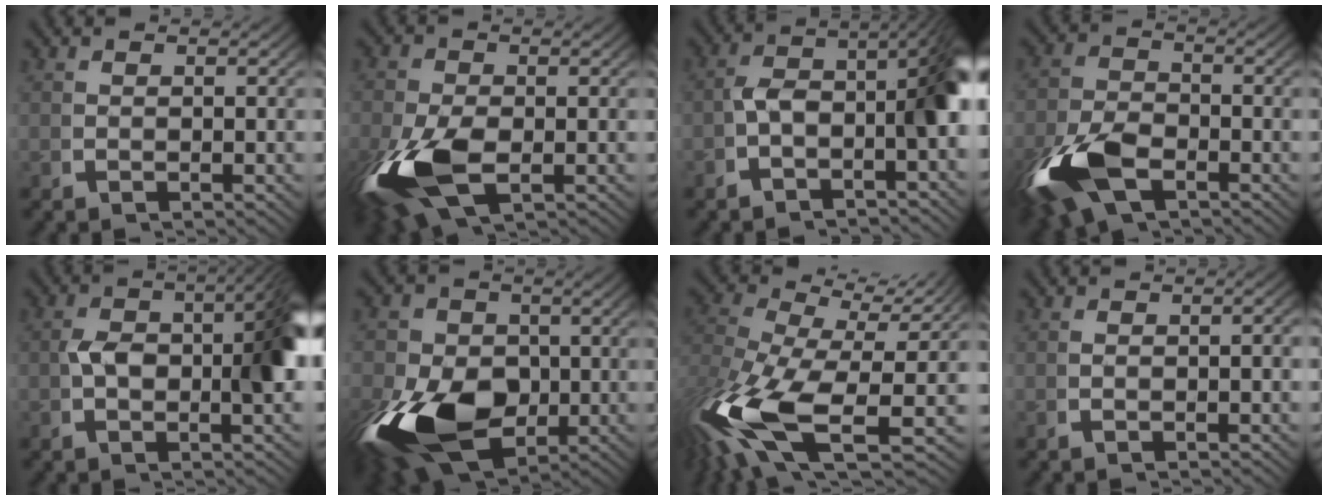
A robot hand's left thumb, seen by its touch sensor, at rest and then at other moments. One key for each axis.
{"total": 10.0, "fx": -2.7, "fy": 5.9, "fz": 7.6, "tx": -0.187, "ty": -0.045, "tz": -0.024}
{"total": 8.9, "fx": -0.9, "fy": 4.9, "fz": 7.3, "tx": -0.104, "ty": -0.012, "tz": -0.021}
{"total": 8.2, "fx": -3.7, "fy": 4.8, "fz": 5.6, "tx": -0.130, "ty": -0.026, "tz": -0.057}
{"total": 8.9, "fx": 0.2, "fy": 4.5, "fz": 7.7, "tx": -0.114, "ty": -0.002, "tz": -0.003}
{"total": 16.0, "fx": -4.0, "fy": 10.6, "fz": 11.2, "tx": -0.232, "ty": -0.071, "tz": -0.040}
{"total": 12.8, "fx": -0.6, "fy": 7.3, "fz": 10.4, "tx": -0.243, "ty": -0.047, "tz": 0.005}
{"total": 1.3, "fx": -0.6, "fy": 0.3, "fz": 1.2, "tx": -0.020, "ty": 0.001, "tz": -0.011}